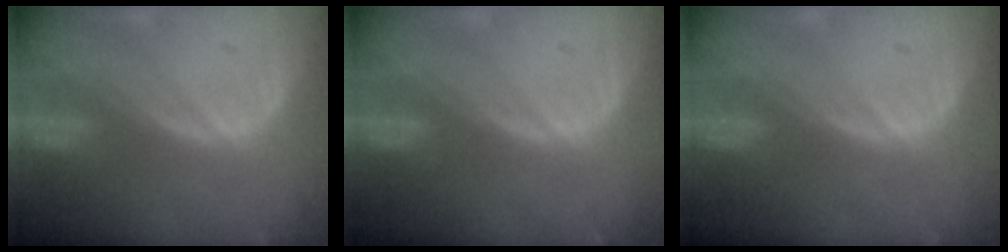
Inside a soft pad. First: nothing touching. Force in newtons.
{"total": 0.0}
{"total": 0.0}